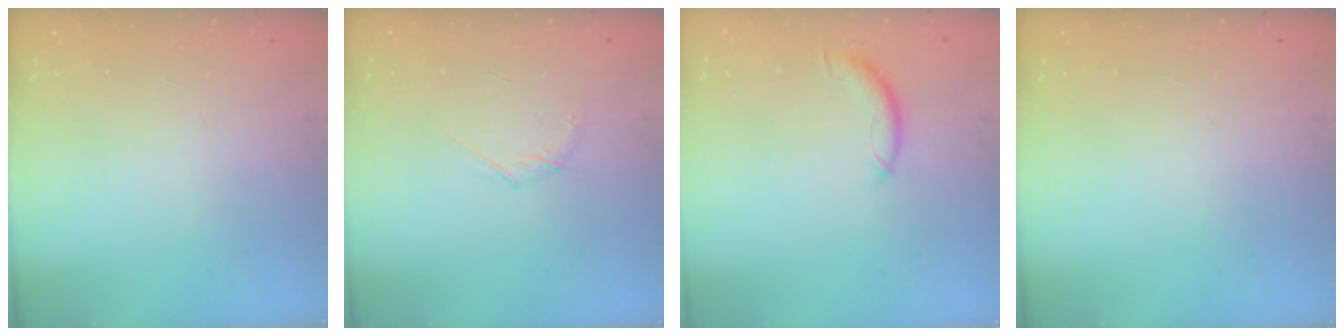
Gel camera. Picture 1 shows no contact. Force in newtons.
{"total": 4.3, "press": 4.1, "slide": 1.1}
{"total": 7.8, "press": 7.8, "slide": 0.5}
{"total": 0.0}